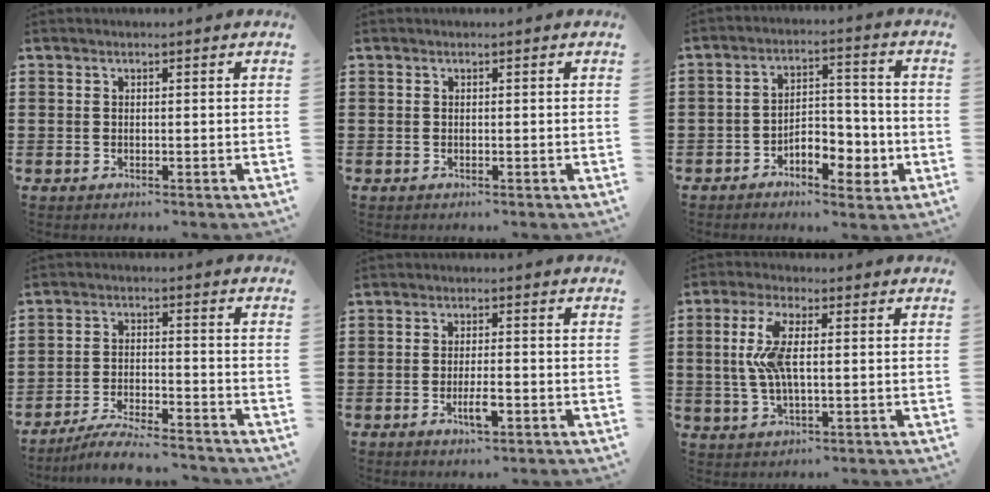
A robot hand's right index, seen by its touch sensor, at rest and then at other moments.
{"total": 0.0}
{"total": 6.7, "force": [-3.1, 3.7, 4.6], "torque": [-0.071, 0.013, -0.058]}
{"total": 5.4, "force": [-5.1, 0.1, 1.7], "torque": [-0.043, -0.006, -0.103]}
{"total": 3.8, "force": [-1.5, 1.0, 3.3], "torque": [-0.069, -0.002, -0.031]}
{"total": 7.9, "force": [0.7, 2.9, 7.3], "torque": [-0.174, -0.003, 0.000]}